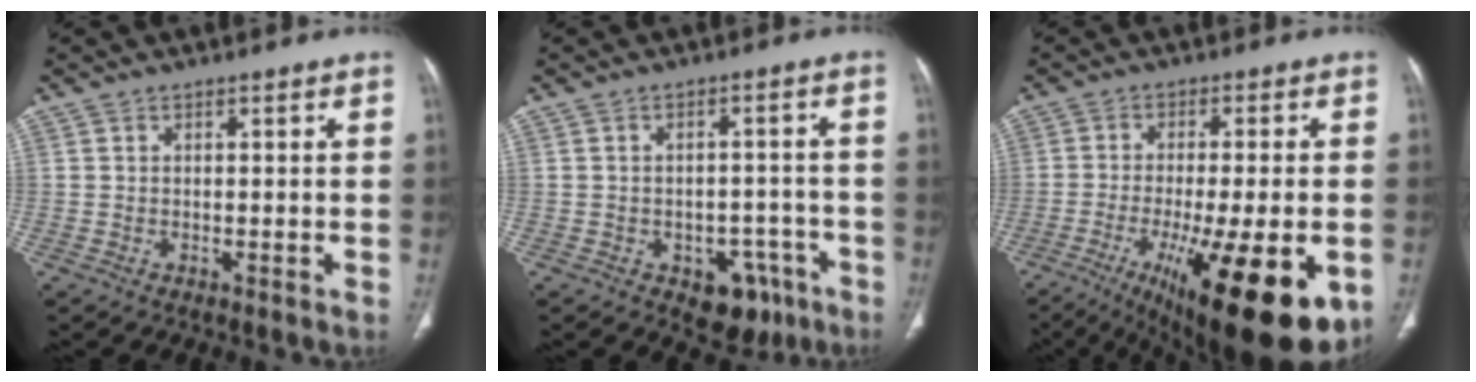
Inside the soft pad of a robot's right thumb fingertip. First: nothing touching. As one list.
[{"total": 8.1, "force": [-4.4, 5.1, 4.4], "torque": [-0.023, 0.029, -0.050]}, {"total": 22.4, "force": [-8.4, 6.1, 19.8], "torque": [-0.261, -0.023, -0.110]}]